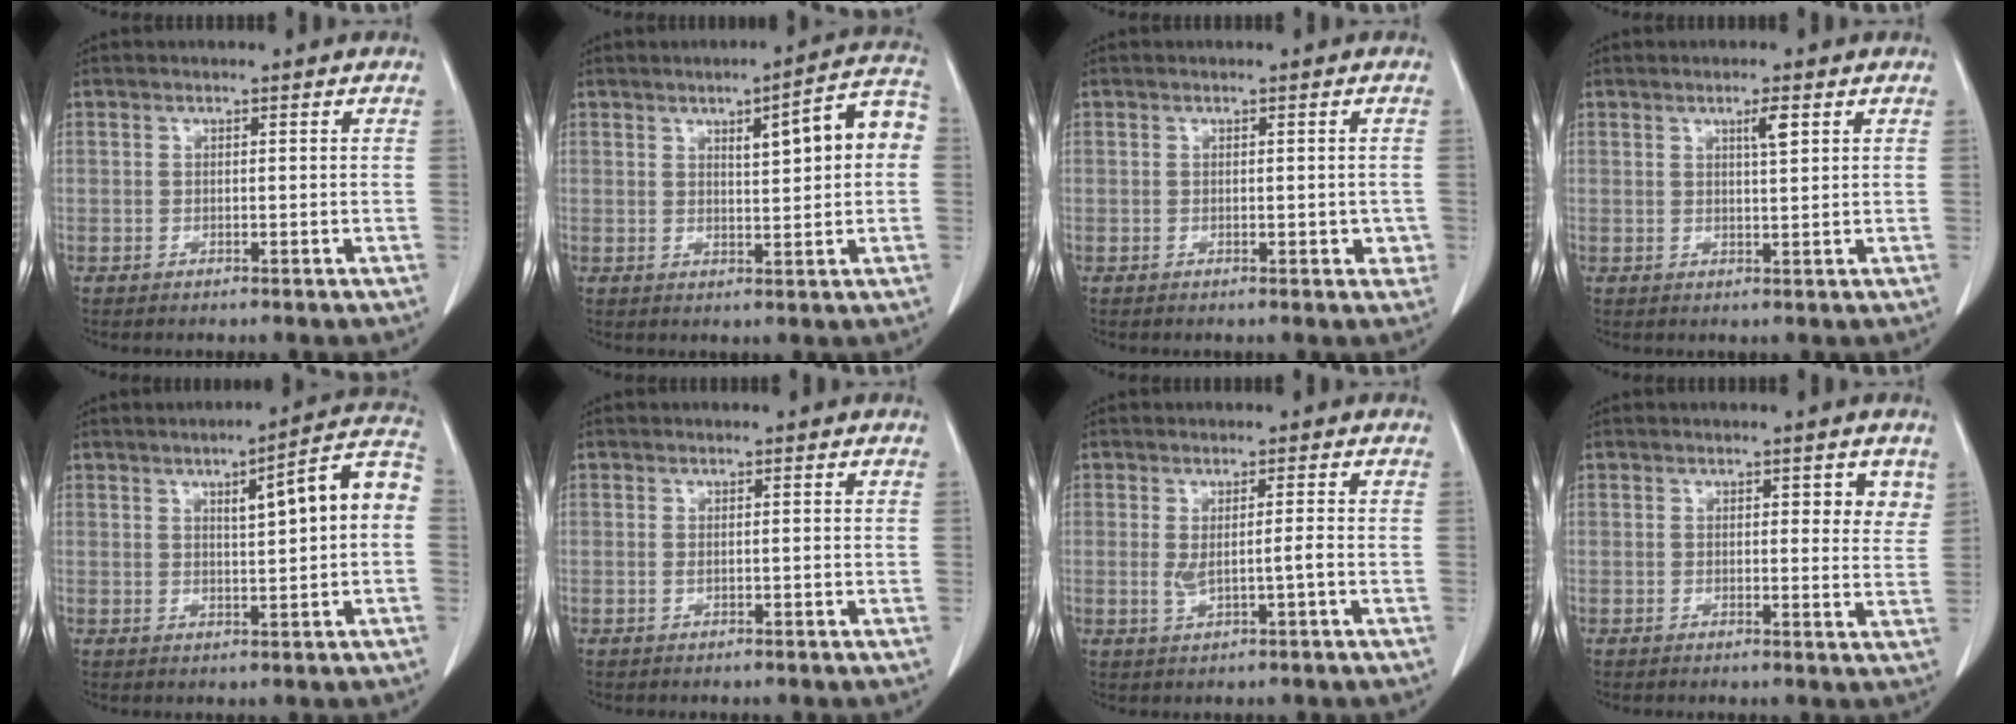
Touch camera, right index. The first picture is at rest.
{"total": 8.9, "force": [1.7, 1.4, 8.7], "torque": [-0.115, 0.024, 0.021]}
{"total": 2.0, "force": [-0.4, 1.1, 1.7], "torque": [-0.010, 0.004, -0.001]}
{"total": 2.4, "force": [1.1, 0.1, 2.1], "torque": [-0.039, -0.002, 0.019]}
{"total": 9.6, "force": [1.4, 0.9, 9.4], "torque": [-0.126, 0.025, 0.017]}
{"total": 0.7, "force": [-0.1, 0.1, 0.7], "torque": [-0.011, 0.002, 0.003]}
{"total": 2.9, "force": [-0.3, 0.0, 2.8], "torque": [-0.051, 0.002, 0.001]}
{"total": 3.8, "force": [1.9, 1.7, 2.8], "torque": [-0.020, -0.007, 0.016]}